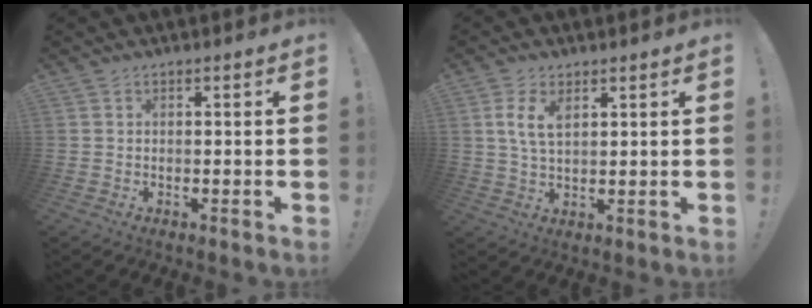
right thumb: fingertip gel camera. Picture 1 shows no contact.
{"total": 6.3, "force": [2.7, 3.1, 4.8], "torque": [-0.091, -0.008, 0.047]}